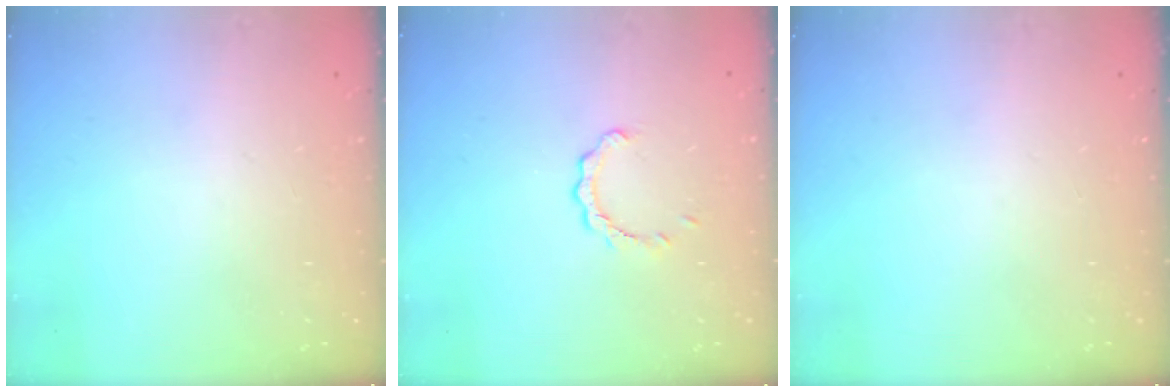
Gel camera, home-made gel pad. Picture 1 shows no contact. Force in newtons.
{"total": 2.7, "press": 2.7, "slide": 0.3}
{"total": 0.0}